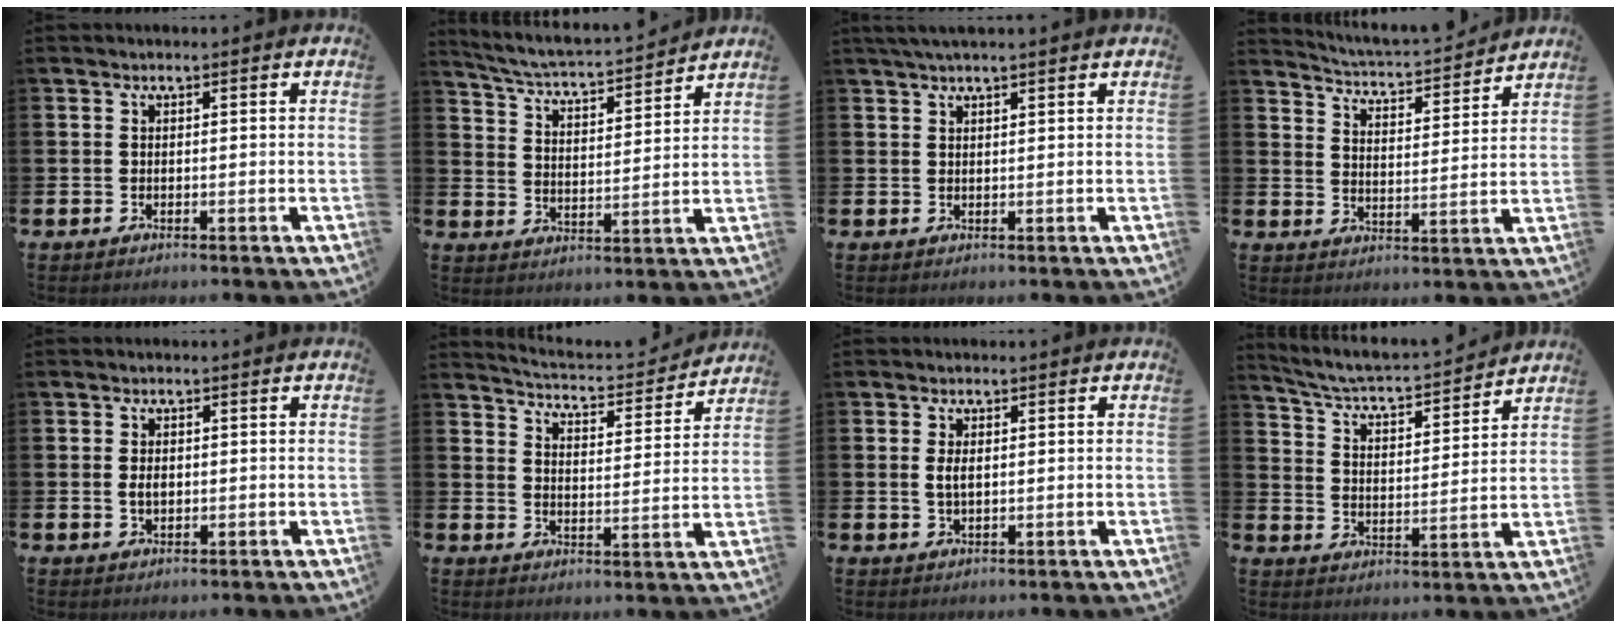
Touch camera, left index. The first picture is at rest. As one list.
[{"total": 4.9, "force": [4.8, 0.1, 1.1], "torque": [-0.046, -0.043, 0.077]}, {"total": 2.1, "force": [1.8, 0.0, 1.0], "torque": [-0.018, 0.000, 0.031]}, {"total": 4.2, "force": [4.2, 0.0, 0.2], "torque": [-0.029, -0.042, 0.067]}, {"total": 1.7, "force": [0.0, 1.1, 1.3], "torque": [-0.014, 0.001, -0.004]}, {"total": 4.6, "force": [4.6, 0.4, 0.5], "torque": [-0.026, -0.041, 0.074]}, {"total": 1.9, "force": [0.3, 0.9, 1.6], "torque": [-0.020, 0.000, 0.001]}, {"total": 5.1, "force": [4.9, 0.3, 1.3], "torque": [-0.053, -0.049, 0.078]}]